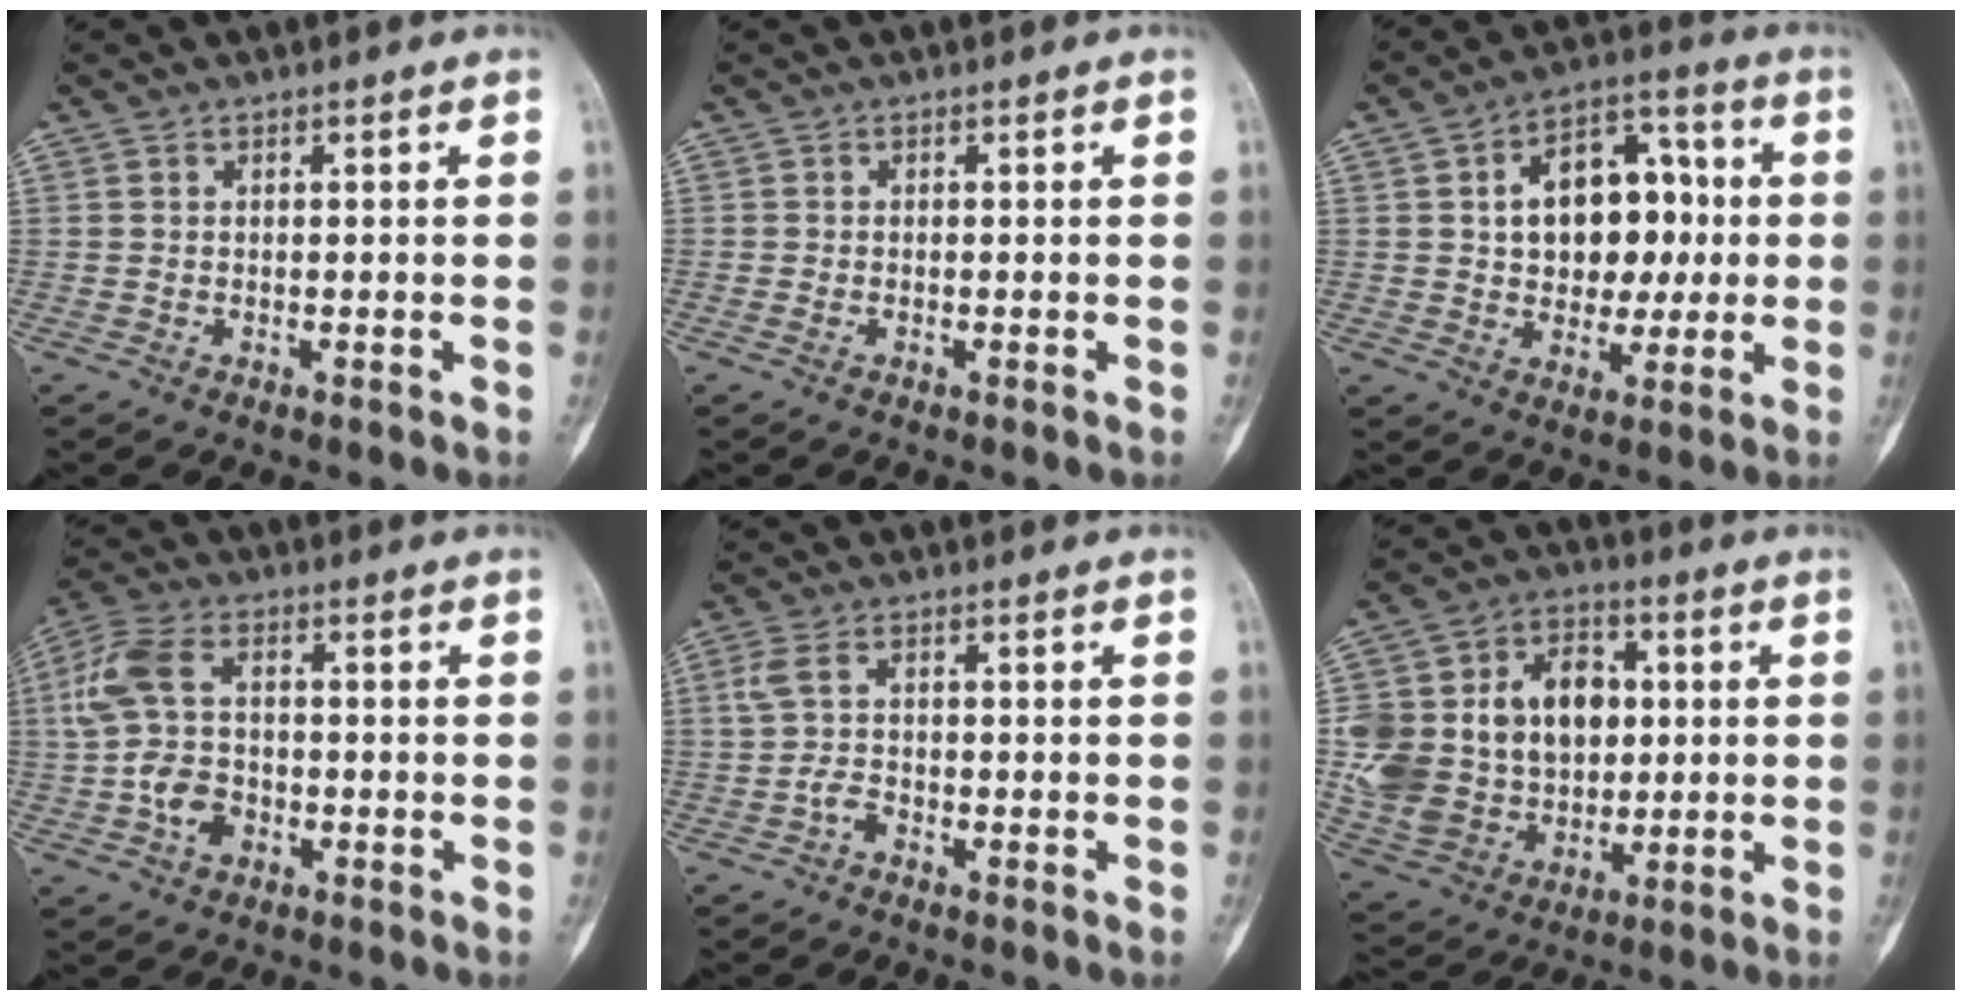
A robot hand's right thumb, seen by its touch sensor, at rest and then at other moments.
{"total": 0.8, "force": [-0.3, 0.5, 0.5], "torque": [-0.007, -0.001, -0.008]}
{"total": 15.6, "force": [1.6, 10.6, 11.3], "torque": [-0.116, 0.026, 0.025]}
{"total": 10.4, "force": [-1.0, 7.0, 7.6], "torque": [-0.151, 0.022, -0.026]}
{"total": 3.4, "force": [-1.0, 2.0, 2.6], "torque": [-0.057, 0.015, -0.024]}
{"total": 22.7, "force": [2.3, 17.2, 14.6], "torque": [-0.258, 0.022, 0.061]}